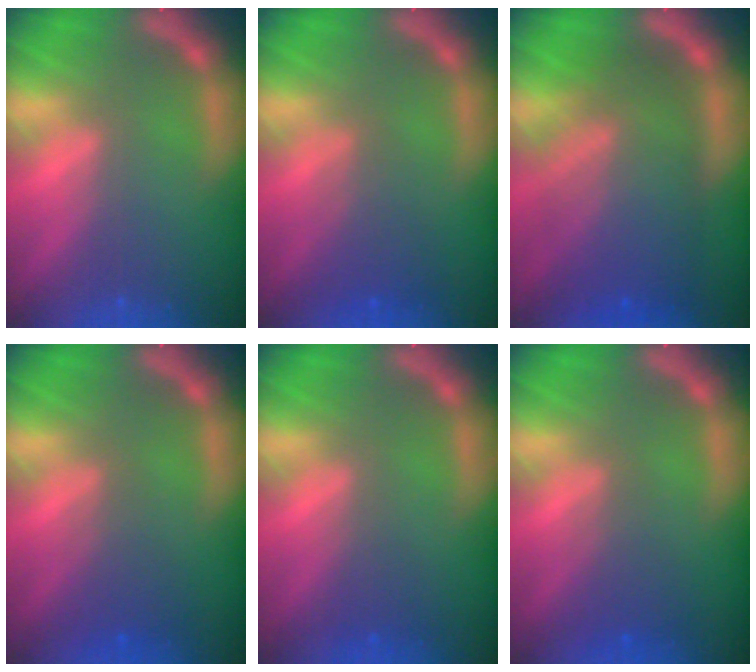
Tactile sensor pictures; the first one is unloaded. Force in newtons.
{"total": 2.9}
{"total": 10.0}
{"total": 2.4}
{"total": 1.5}
{"total": 2.4}